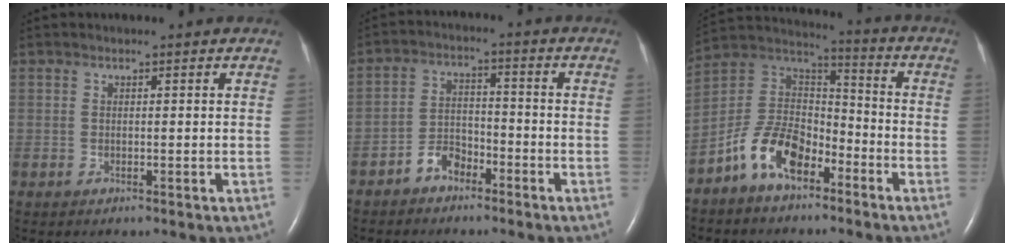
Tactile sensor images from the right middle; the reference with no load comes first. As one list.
[{"total": 4.5, "force": [-3.2, 2.5, 1.9], "torque": [-0.036, 0.011, -0.060]}, {"total": 11.2, "force": [-6.6, 5.8, 6.9], "torque": [-0.149, 0.021, -0.131]}]